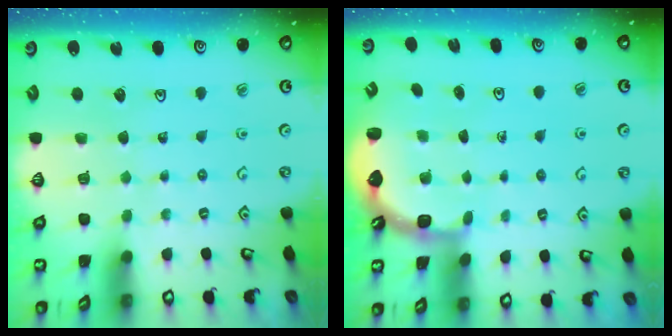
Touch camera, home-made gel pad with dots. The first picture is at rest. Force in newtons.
{"total": 2.3, "press": 1.8, "slide": 1.3}